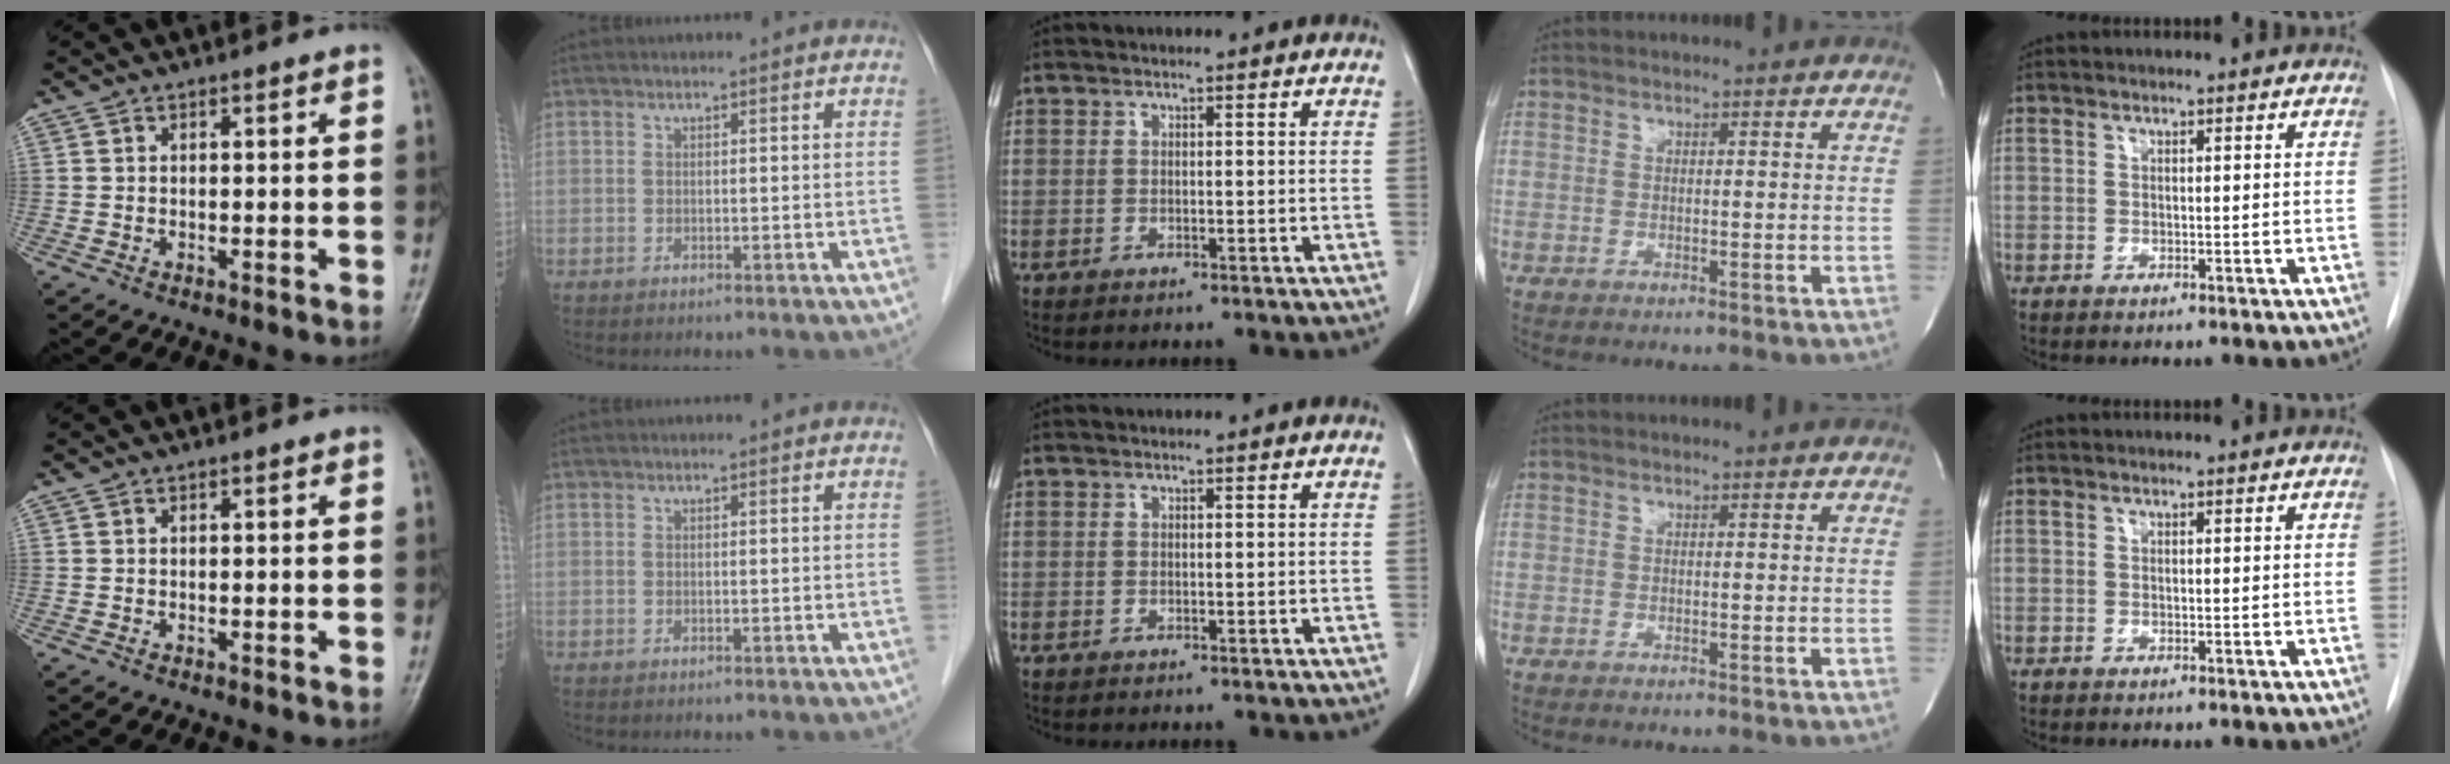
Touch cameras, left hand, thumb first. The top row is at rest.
{}